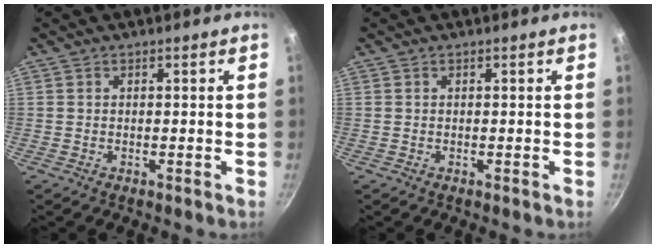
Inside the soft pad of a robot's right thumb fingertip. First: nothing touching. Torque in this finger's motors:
{"motor_torque": [-0.62, 0.41, 0.00, 0.00, 0.00]}